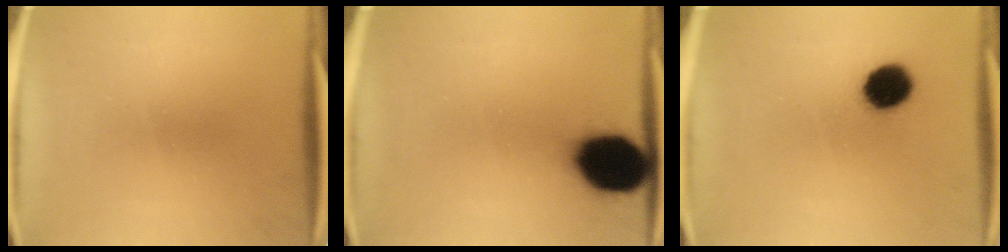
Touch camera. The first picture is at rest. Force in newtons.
{"total": 17.0}
{"total": 8.5}